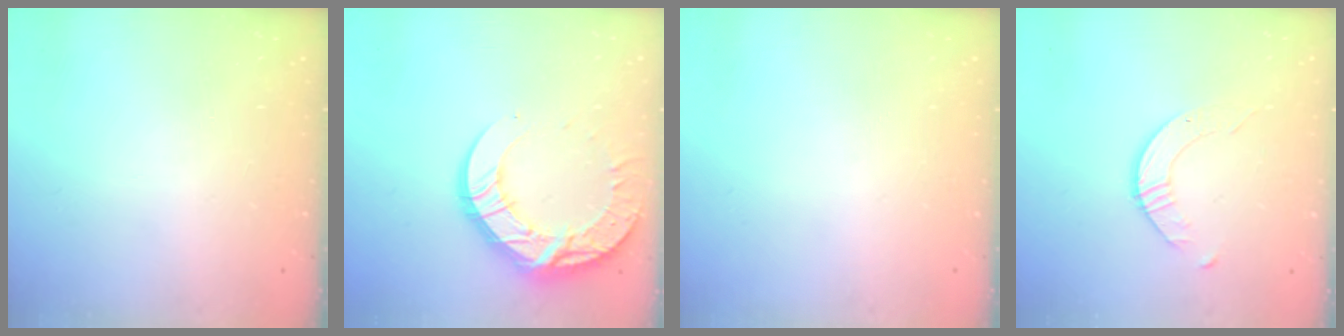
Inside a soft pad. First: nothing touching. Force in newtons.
{"total": 17.3, "press": 17.2, "slide": 1.5}
{"total": 0.0}
{"total": 3.2, "press": 3.1, "slide": 0.4}